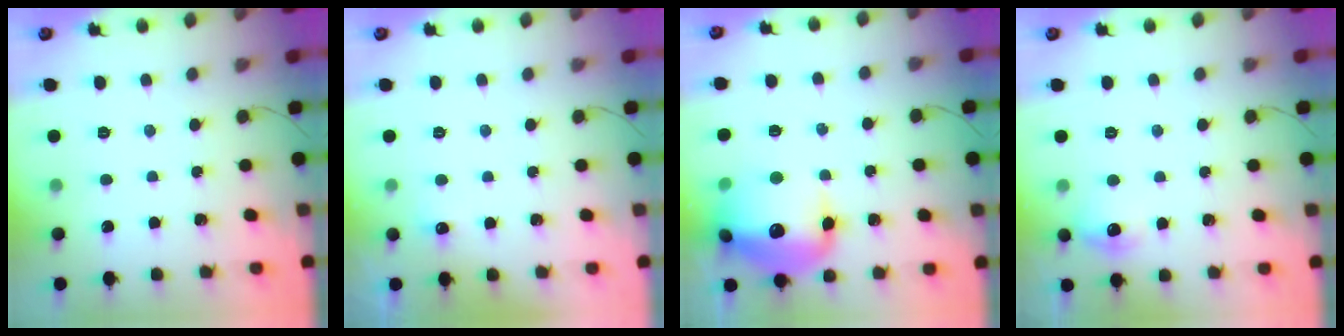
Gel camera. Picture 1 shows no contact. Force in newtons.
{"total": 3.8, "press": 3.6, "slide": 1.2}
{"total": 20.1, "press": 20.0, "slide": 2.5}
{"total": 7.5, "press": 7.4, "slide": 1.5}